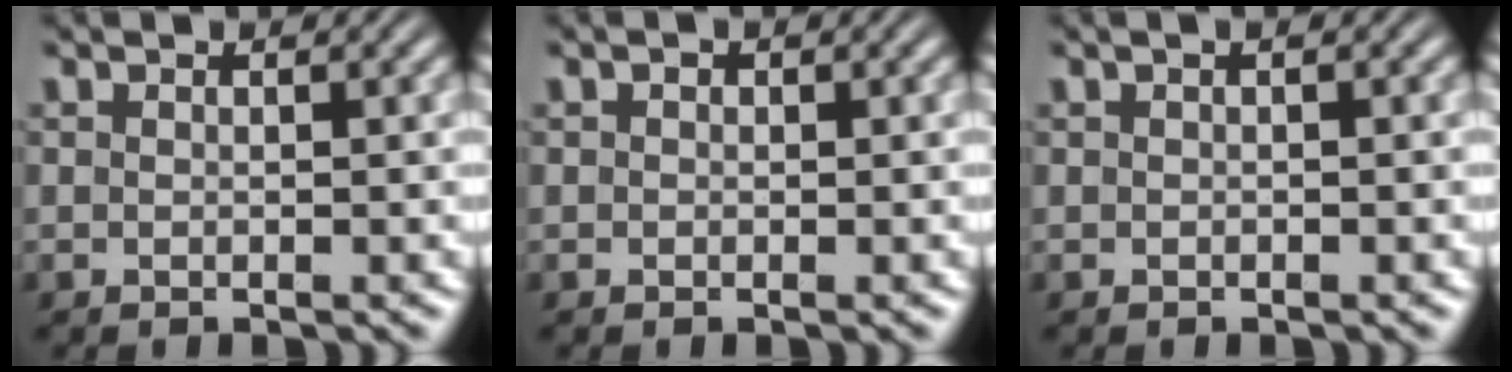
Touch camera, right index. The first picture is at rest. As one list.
[{"total": 0.9, "force": [0.1, 0.9, 0.1], "torque": [-0.008, 0.004, 0.001]}, {"total": 0.6, "force": [0.0, 0.5, 0.3], "torque": [-0.004, 0.016, -0.005]}]